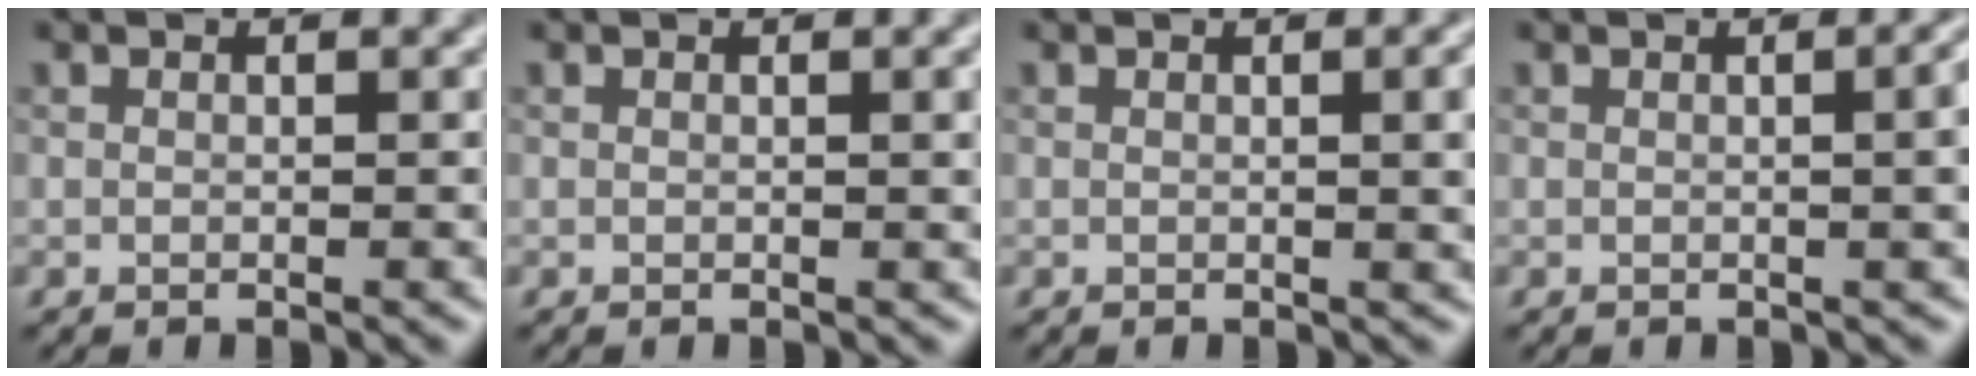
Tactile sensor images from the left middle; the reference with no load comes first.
{"total": 1.6, "force": [0.4, 0.5, 1.5], "torque": [-0.016, 0.003, 0.003]}
{"total": 4.0, "force": [0.4, 1.4, 3.7], "torque": [-0.035, 0.009, 0.004]}
{"total": 5.1, "force": [0.3, 2.3, 4.6], "torque": [-0.024, 0.013, 0.003]}